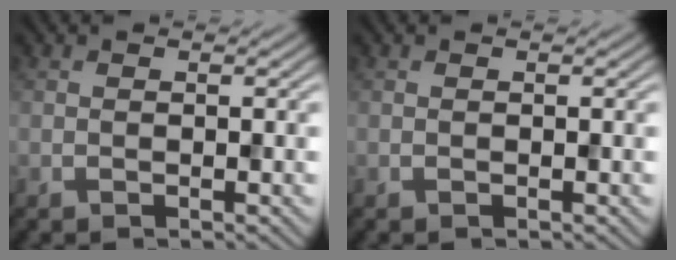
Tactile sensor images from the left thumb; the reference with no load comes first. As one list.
[{"total": 0.0}]